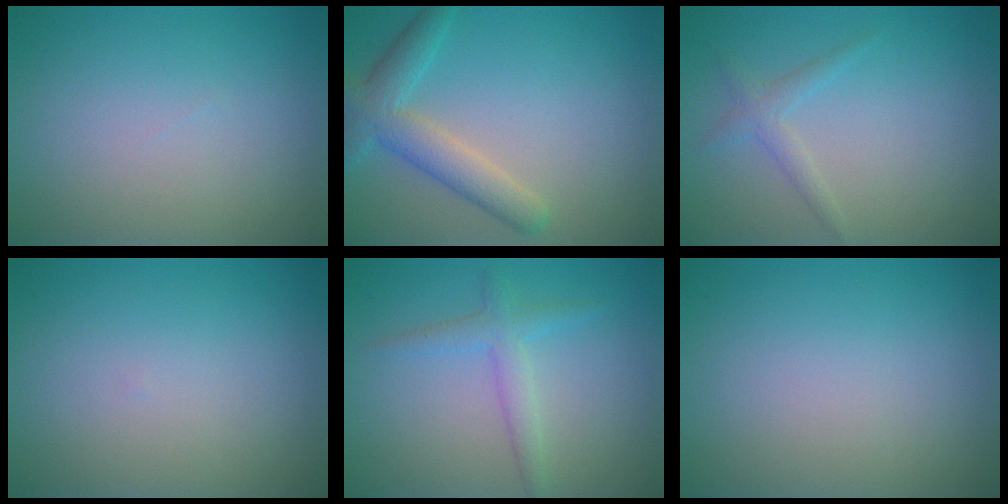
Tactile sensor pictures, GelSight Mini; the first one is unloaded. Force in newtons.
{"total": 4.2, "press": 4.2, "slide": 0.2}
{"total": 1.5, "press": 1.5, "slide": 0.1}
{"total": 0.0}
{"total": 2.2, "press": 2.2, "slide": 0.1}
{"total": 0.0}